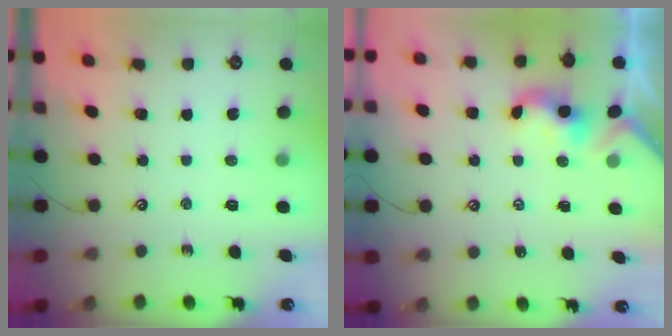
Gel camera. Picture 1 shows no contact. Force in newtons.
{"total": 2.3, "press": 2.3, "slide": 0.2}